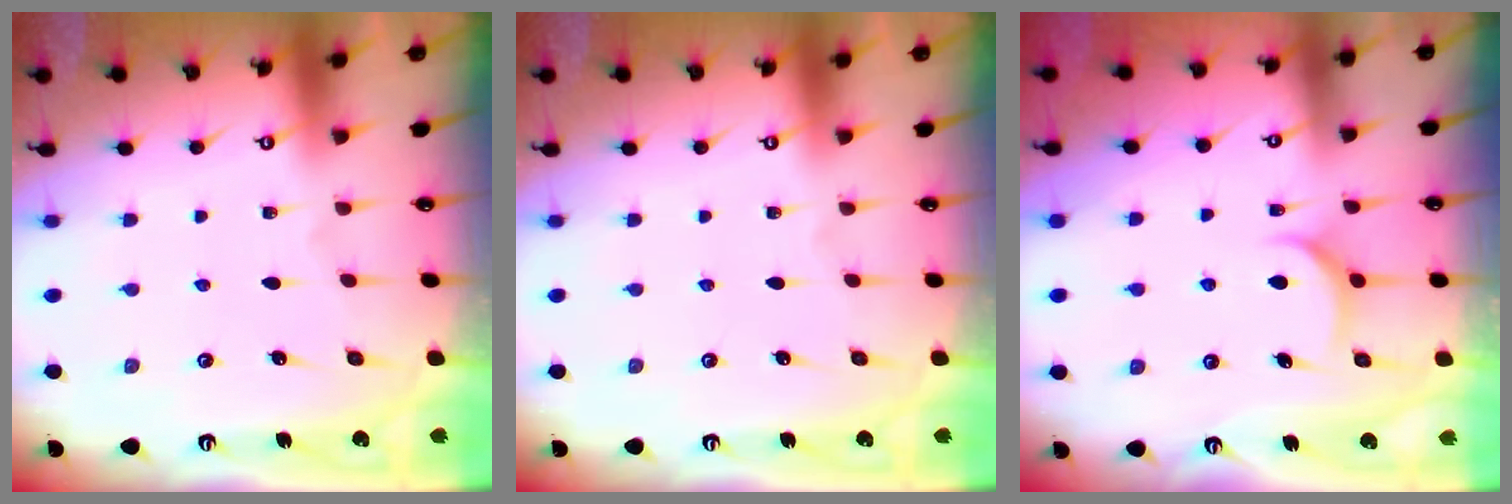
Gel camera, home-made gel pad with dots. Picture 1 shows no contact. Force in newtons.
{"total": 0.0}
{"total": 6.7, "press": 6.7, "slide": 0.4}